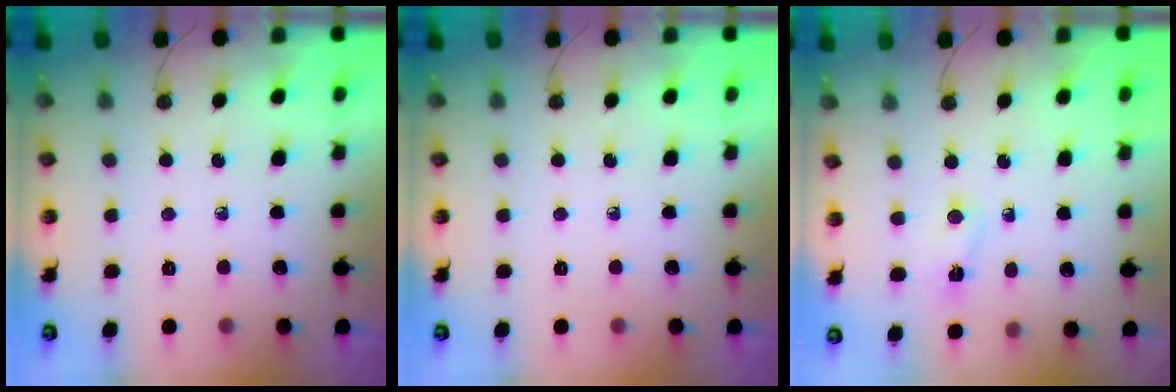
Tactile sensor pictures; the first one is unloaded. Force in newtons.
{"total": 0.0}
{"total": 2.1, "press": 2.0, "slide": 0.5}